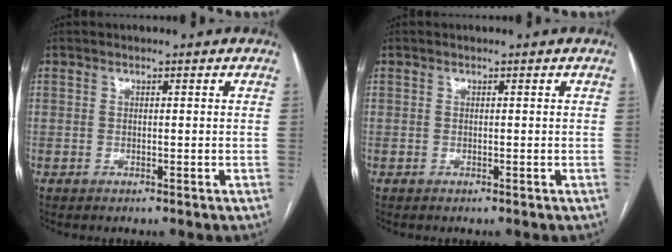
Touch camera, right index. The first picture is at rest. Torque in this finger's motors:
{"motor_torque": [-0.02, -0.07, 0.11, 0.01]}